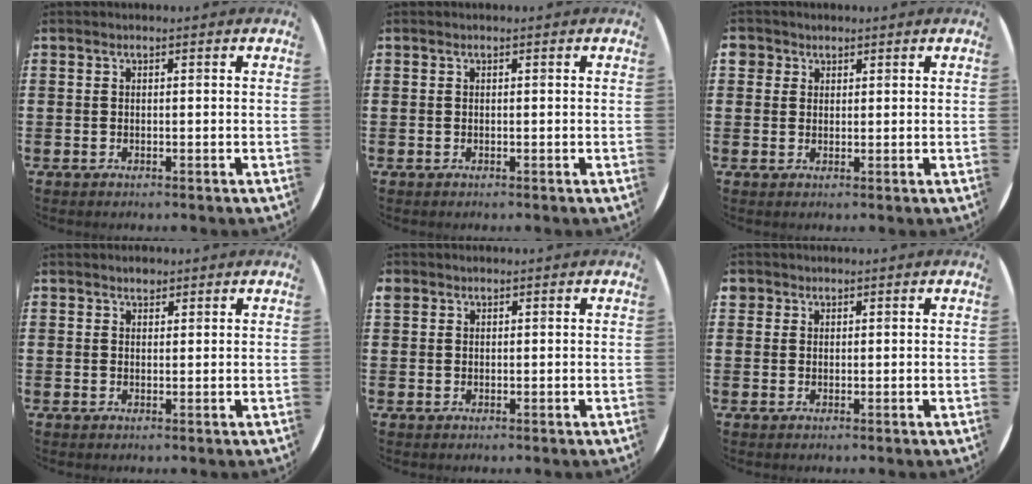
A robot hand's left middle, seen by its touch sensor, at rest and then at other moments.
{"total": 0.0}
{"total": 1.8, "force": [1.3, 1.3, 0.1], "torque": [0.004, 0.002, 0.023]}
{"total": 1.3, "force": [1.2, 0.4, 0.1], "torque": [0.005, -0.002, 0.022]}
{"total": 1.0, "force": [0.8, 0.5, 0.0], "torque": [-0.001, 0.003, 0.016]}
{"total": 1.3, "force": [1.0, 0.8, 0.0], "torque": [0.006, 0.000, 0.019]}